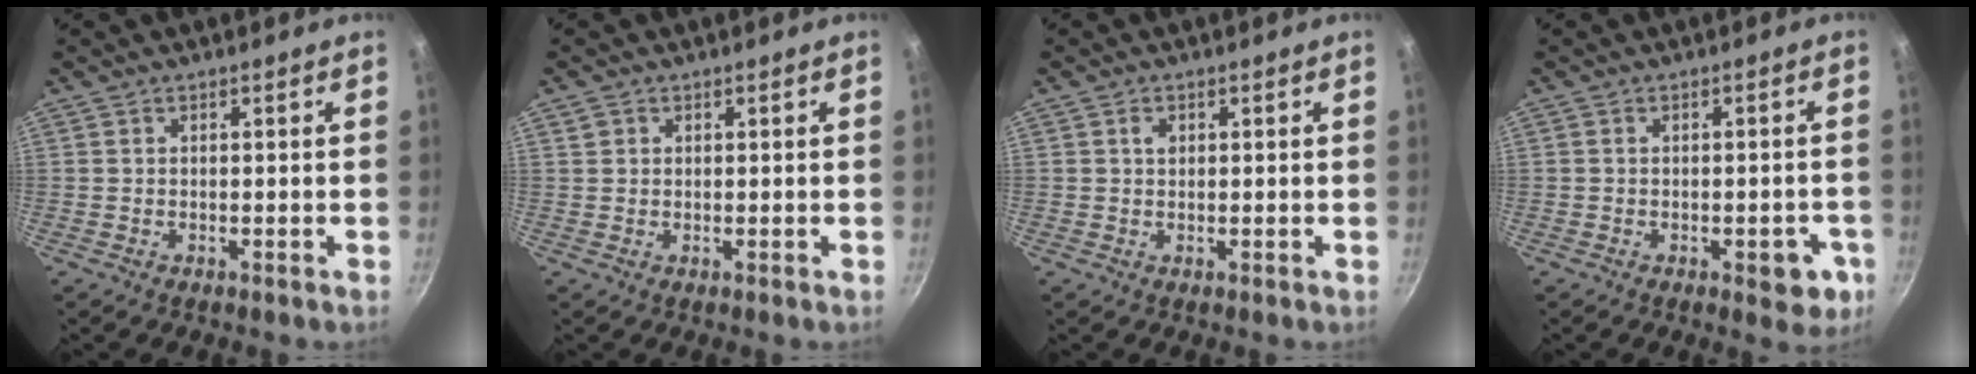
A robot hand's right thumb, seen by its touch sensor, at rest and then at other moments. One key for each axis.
{"total": 1.4, "fx": 0.6, "fy": 1.2, "fz": 0.4, "tx": -0.007, "ty": 0.004, "tz": 0.007}
{"total": 1.5, "fx": 0.5, "fy": 1.1, "fz": 0.9, "tx": -0.010, "ty": 0.001, "tz": 0.007}
{"total": 6.1, "fx": -2.3, "fy": 3.0, "fz": 4.8, "tx": -0.032, "ty": 0.014, "tz": -0.025}